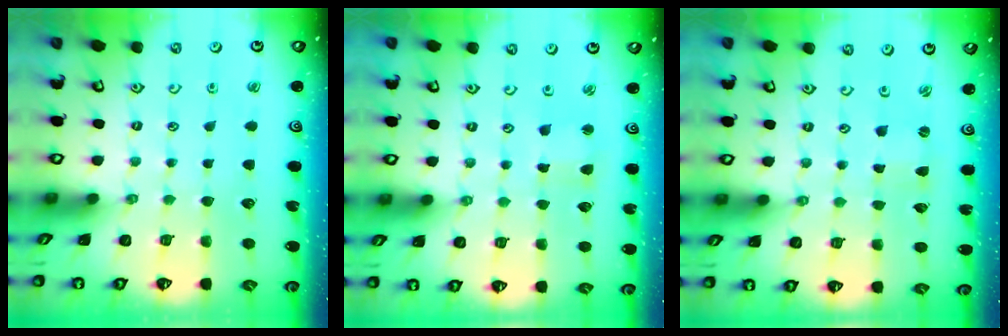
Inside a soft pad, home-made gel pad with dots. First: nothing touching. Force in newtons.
{"total": 3.0, "press": 2.9, "slide": 0.6}
{"total": 1.2, "press": 1.2, "slide": 0.2}